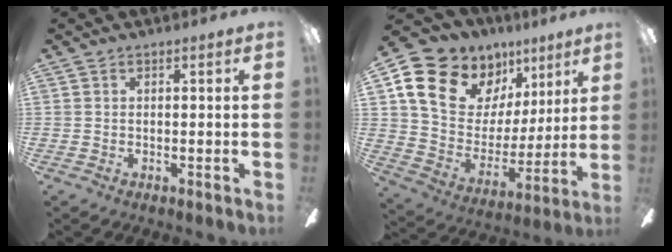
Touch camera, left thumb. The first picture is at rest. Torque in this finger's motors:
{"motor_torque": [1.98, 2.42, 1.38, -1.39, 0.10]}